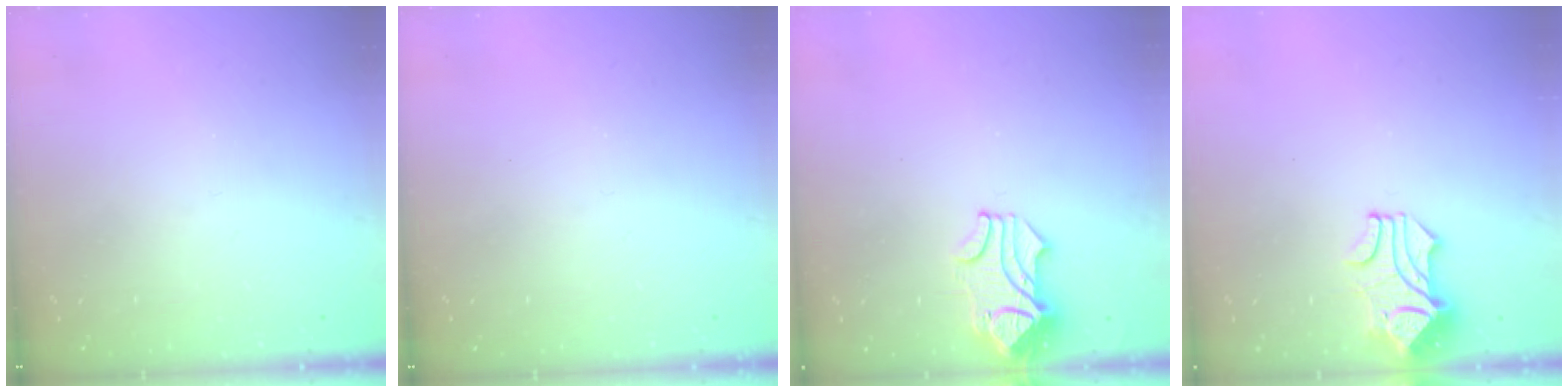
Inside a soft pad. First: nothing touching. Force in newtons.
{"total": 0.0}
{"total": 1.2, "press": 0.6, "slide": 1.0}
{"total": 1.6, "press": 1.2, "slide": 1.0}